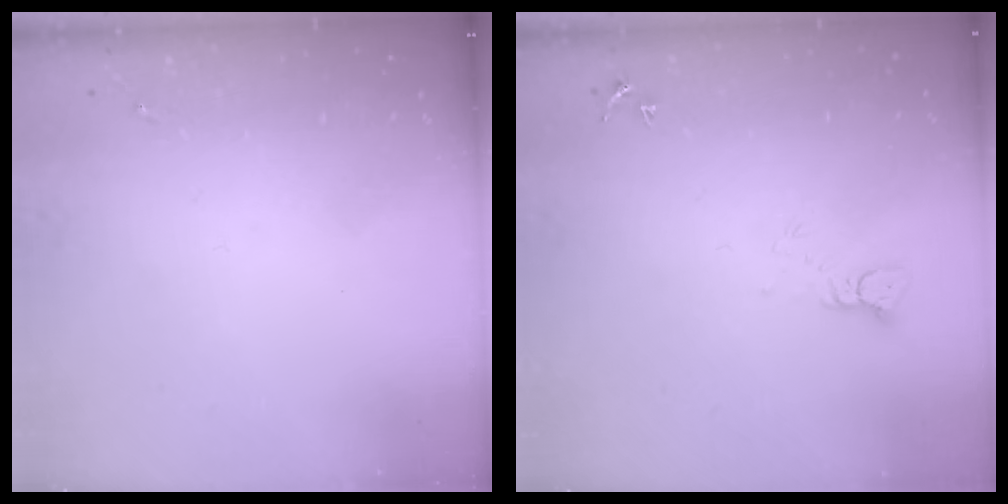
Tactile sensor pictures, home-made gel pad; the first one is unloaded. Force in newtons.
{"total": 3.1, "press": 3.1, "slide": 0.1}